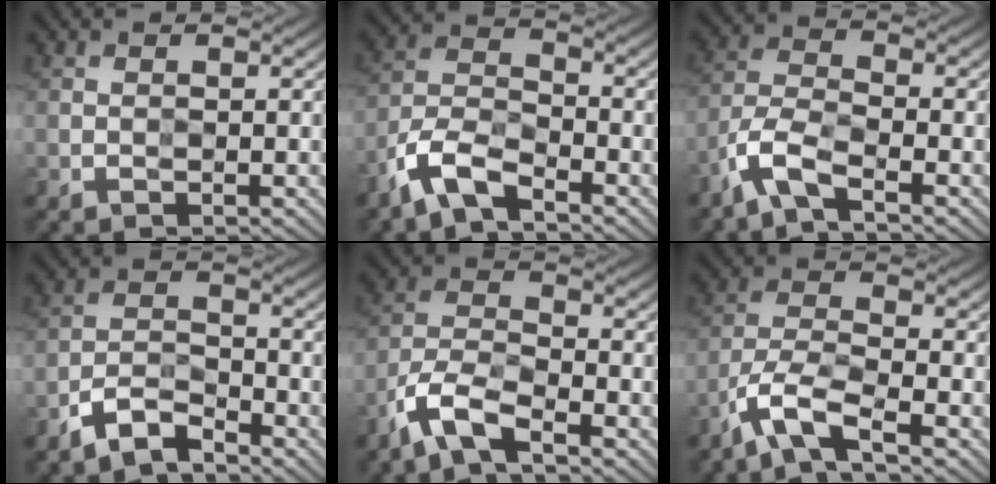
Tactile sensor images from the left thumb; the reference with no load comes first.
{"total": 7.5, "force": [-5.3, 2.7, 4.6], "torque": [-0.097, -0.002, -0.123]}
{"total": 5.9, "force": [-4.1, 1.6, 3.9], "torque": [-0.090, -0.004, -0.099]}
{"total": 5.3, "force": [-4.1, 1.9, 2.7], "torque": [-0.052, 0.000, -0.090]}
{"total": 7.0, "force": [-5.0, 2.1, 4.5], "torque": [-0.099, -0.002, -0.114]}
{"total": 6.7, "force": [-4.7, 1.5, 4.6], "torque": [-0.100, -0.002, -0.106]}